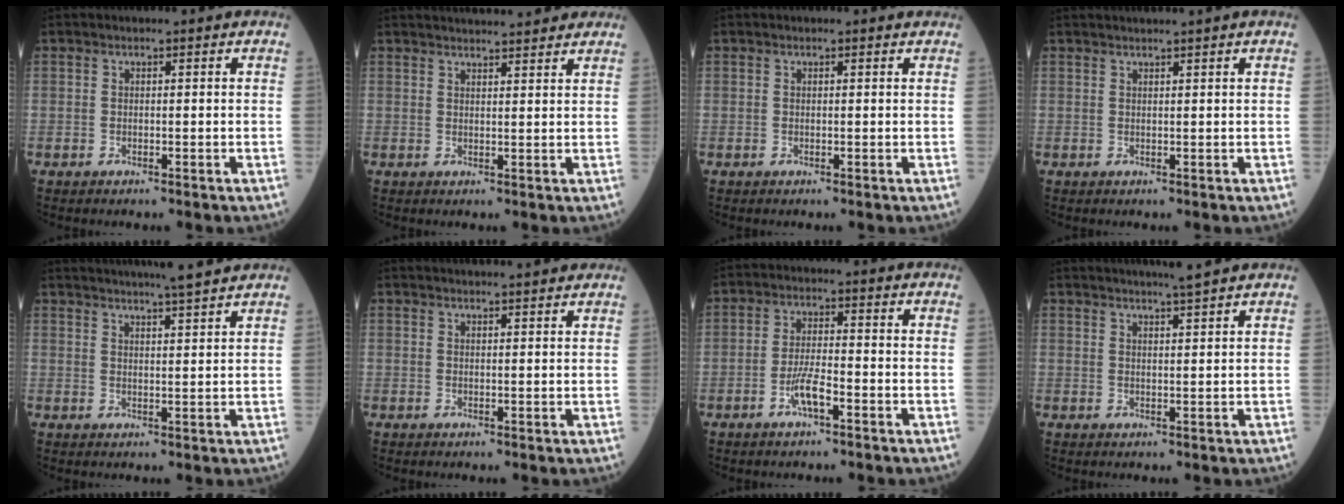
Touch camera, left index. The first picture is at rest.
{"total": 11.1, "force": [10.2, 1.3, 4.1], "torque": [-0.055, 0.025, 0.127]}
{"total": 1.1, "force": [1.1, 0.2, 0.2], "torque": [-0.007, 0.010, 0.007]}
{"total": 2.8, "force": [2.4, -0.9, 1.2], "torque": [-0.009, 0.016, 0.042]}
{"total": 10.0, "force": [9.0, -0.7, 4.2], "torque": [-0.069, 0.006, 0.119]}
{"total": 9.8, "force": [9.0, 0.6, 3.9], "torque": [-0.053, 0.028, 0.104]}
{"total": 4.3, "force": [-2.2, 0.7, 3.6], "torque": [-0.074, 0.001, -0.044]}
{"total": 4.7, "force": [4.1, -0.8, 2.1], "torque": [-0.034, 0.004, 0.059]}